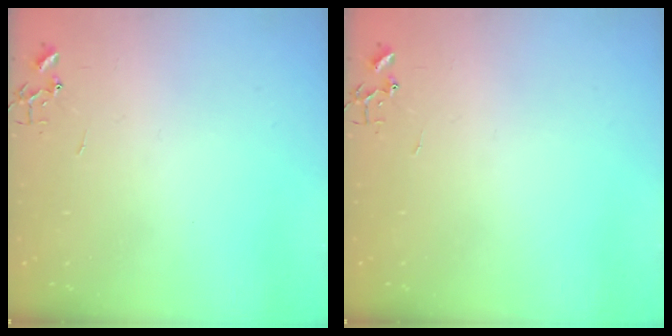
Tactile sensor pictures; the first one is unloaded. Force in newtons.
{"total": 0.0}